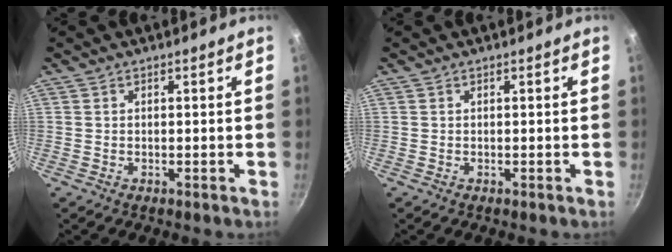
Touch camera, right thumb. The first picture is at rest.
{"total": 0.0}